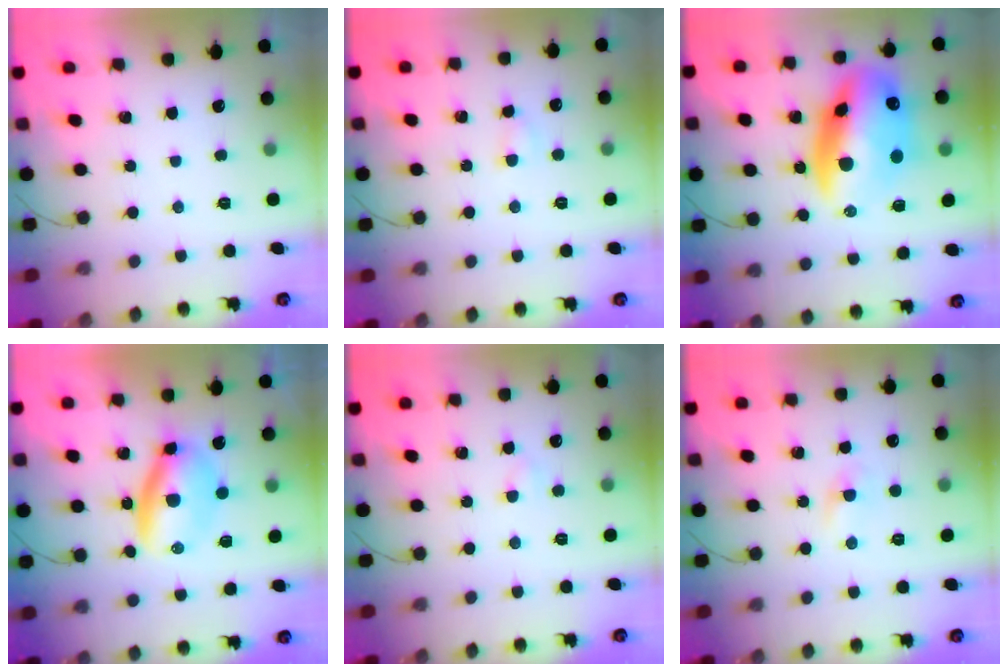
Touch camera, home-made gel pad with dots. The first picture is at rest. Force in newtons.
{"total": 2.6, "press": 2.5, "slide": 0.8}
{"total": 19.4, "press": 18.8, "slide": 4.6}
{"total": 7.4, "press": 7.1, "slide": 2.1}
{"total": 2.4, "press": 2.3, "slide": 0.8}
{"total": 1.2, "press": 1.0, "slide": 0.7}